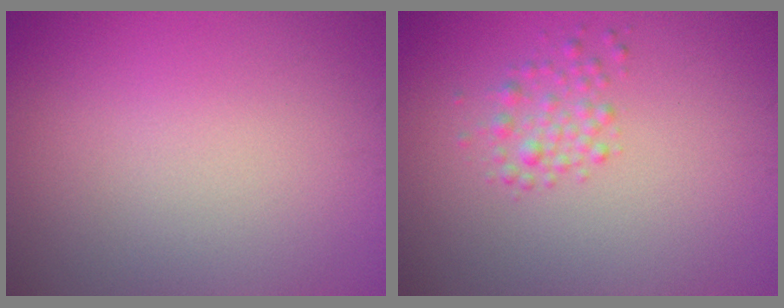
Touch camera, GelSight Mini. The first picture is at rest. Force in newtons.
{"total": 1.8, "press": 1.8, "slide": 0.1}